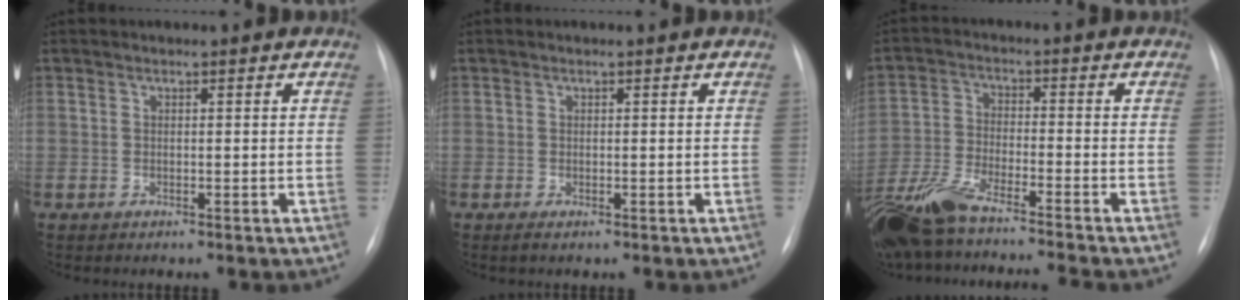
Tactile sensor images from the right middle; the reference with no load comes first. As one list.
[{"total": 0.5, "force": [-0.2, 0.2, 0.5], "torque": [-0.007, -0.004, 0.001]}, {"total": 14.5, "force": [-12.3, 0.7, 7.8], "torque": [-0.162, -0.023, -0.221]}]